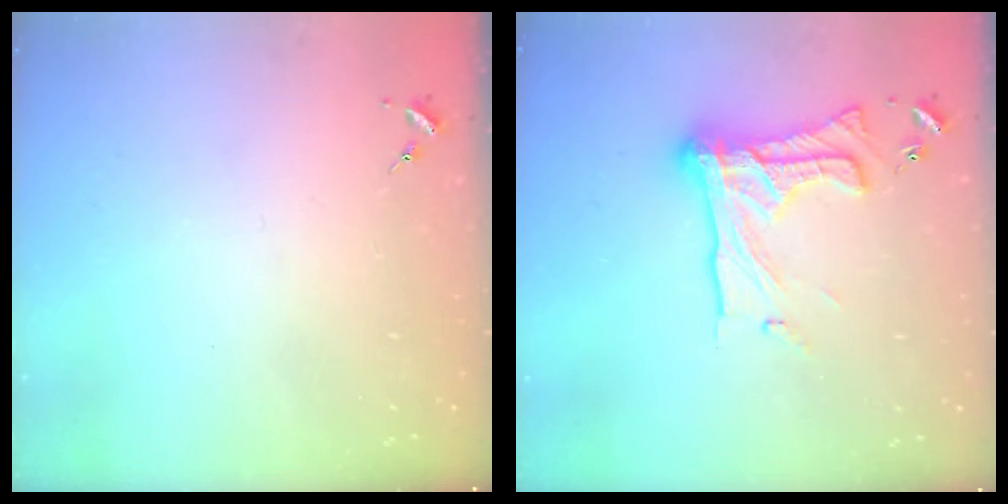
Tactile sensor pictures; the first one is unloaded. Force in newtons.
{"total": 19.3, "press": 19.2, "slide": 0.9}